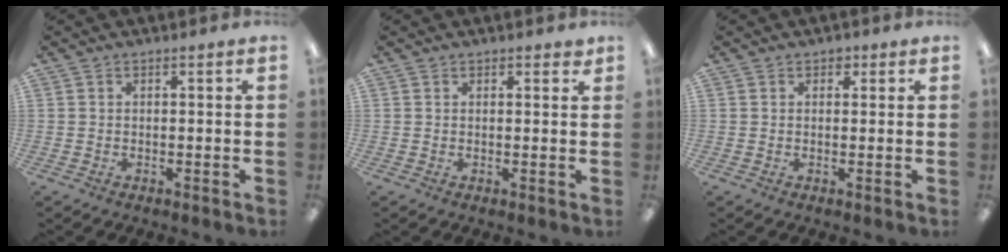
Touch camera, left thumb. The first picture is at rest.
{"total": 1.2, "force": [1.0, 0.5, 0.4], "torque": [0.001, -0.002, 0.017]}
{"total": 1.6, "force": [0.8, 1.2, 0.6], "torque": [-0.004, 0.000, 0.013]}